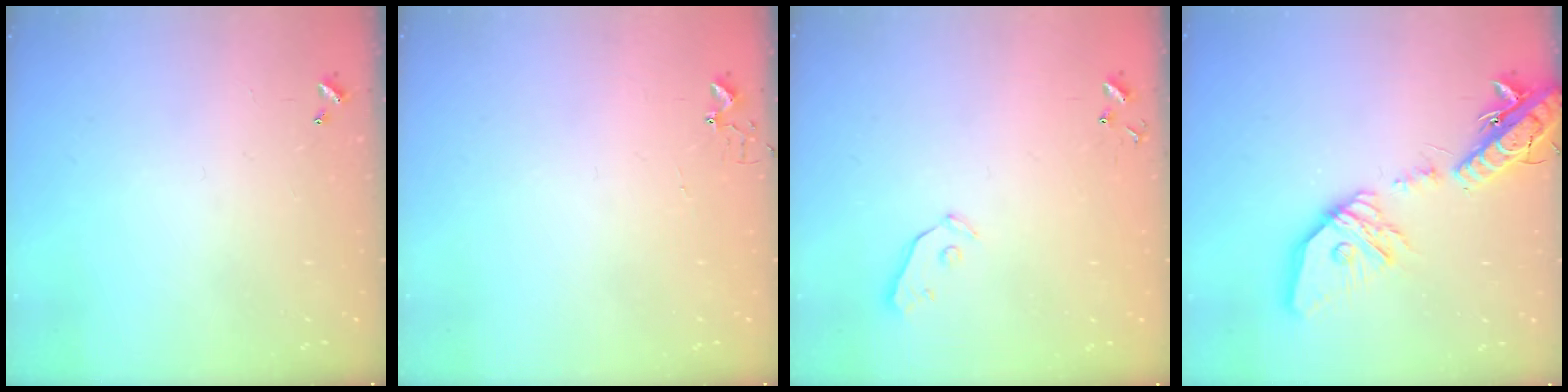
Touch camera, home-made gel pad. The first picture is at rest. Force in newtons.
{"total": 2.7, "press": 2.7, "slide": 0.3}
{"total": 3.8, "press": 3.8, "slide": 0.4}
{"total": 23.6, "press": 23.3, "slide": 3.8}